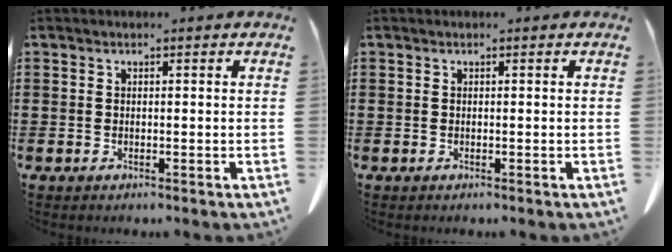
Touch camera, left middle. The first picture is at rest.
{"total": 0.0}